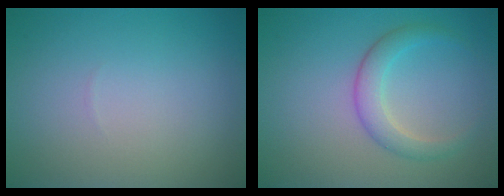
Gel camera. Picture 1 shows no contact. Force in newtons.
{"total": 2.7, "press": 2.7, "slide": 0.1}